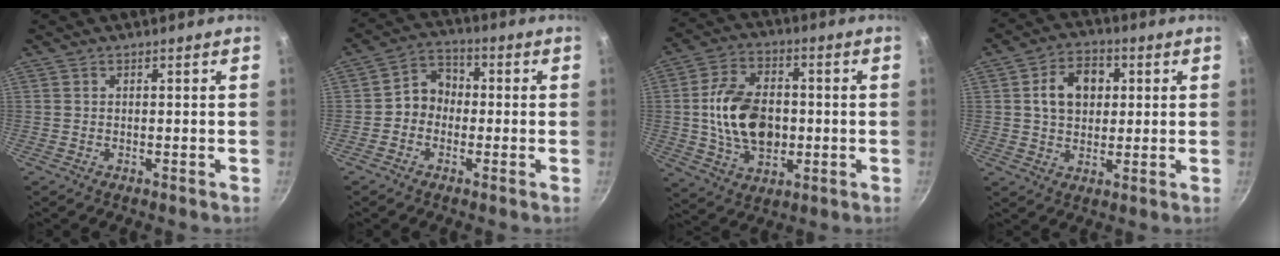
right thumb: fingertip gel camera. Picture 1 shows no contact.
{"total": 6.0, "force": [-0.8, 5.1, 3.0], "torque": [-0.016, 0.023, -0.031]}
{"total": 15.7, "force": [-0.5, 10.6, 11.6], "torque": [-0.183, 0.015, -0.009]}
{"total": 9.6, "force": [2.0, 7.1, 6.1], "torque": [-0.077, 0.010, 0.026]}